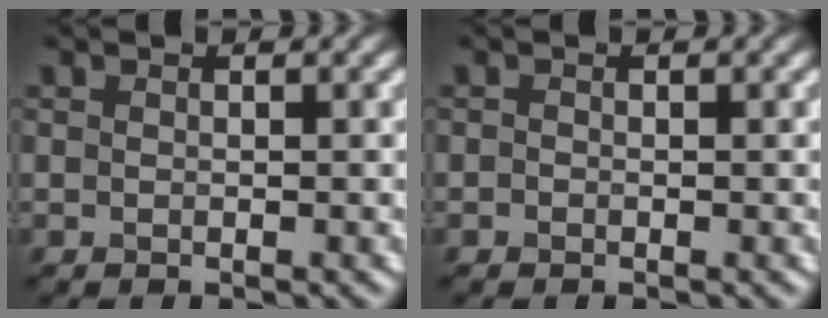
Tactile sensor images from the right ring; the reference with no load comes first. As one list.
[{"total": 0.0}]